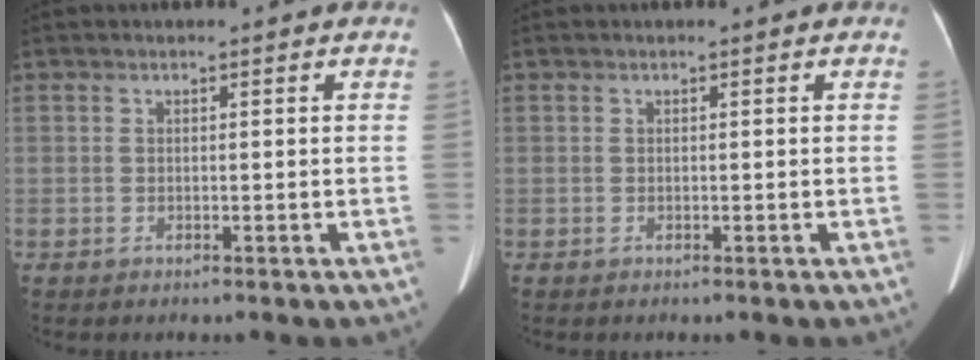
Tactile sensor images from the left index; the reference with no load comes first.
{"total": 0.0}